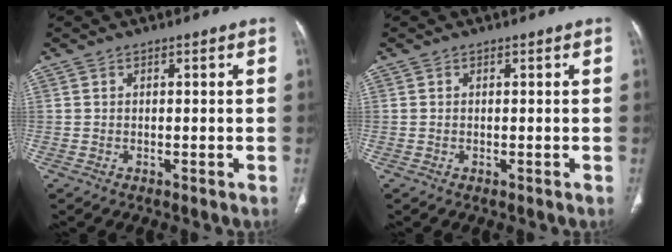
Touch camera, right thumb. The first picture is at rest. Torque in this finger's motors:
{"motor_torque": [-0.30, 0.24, -0.05, 0.52, 0.05]}